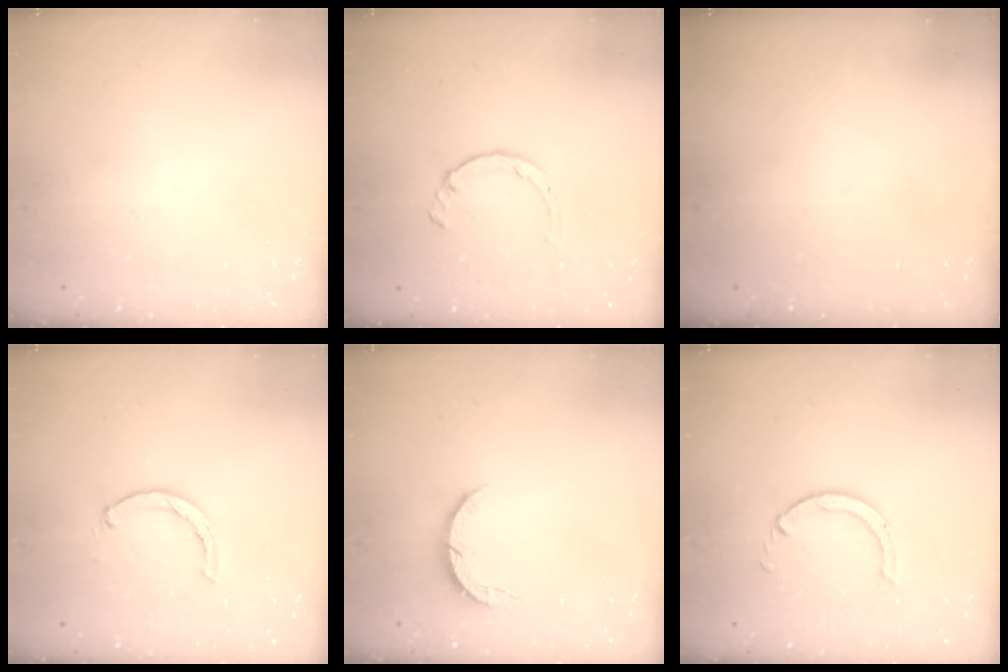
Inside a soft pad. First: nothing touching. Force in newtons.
{"total": 1.4, "press": 1.3, "slide": 0.3}
{"total": 0.0}
{"total": 1.9, "press": 1.9, "slide": 0.3}
{"total": 4.4, "press": 4.4, "slide": 0.5}
{"total": 5.5, "press": 5.5, "slide": 0.5}